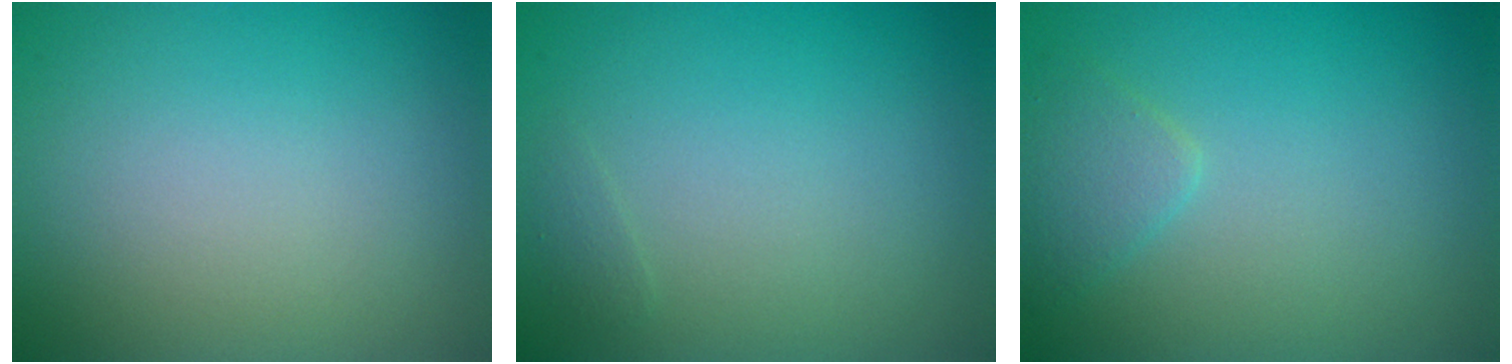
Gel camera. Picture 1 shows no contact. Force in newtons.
{"total": 0.5, "press": 0.5, "slide": 0.0}
{"total": 1.7, "press": 1.7, "slide": 0.1}